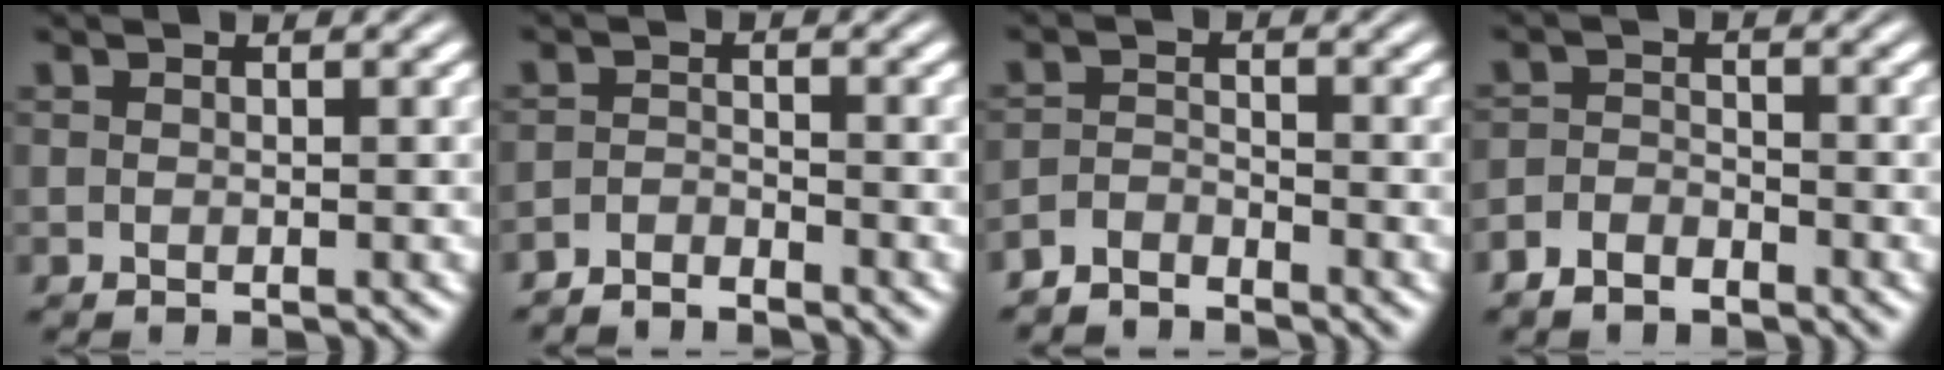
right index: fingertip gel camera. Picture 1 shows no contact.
{"total": 2.6, "force": [-2.6, -0.5, -0.2], "torque": [0.015, -0.010, -0.045]}
{"total": 2.7, "force": [-2.7, 0.0, 0.0], "torque": [0.015, -0.011, -0.046]}
{"total": 2.3, "force": [-2.3, 0.3, 0.3], "torque": [0.007, -0.007, -0.039]}